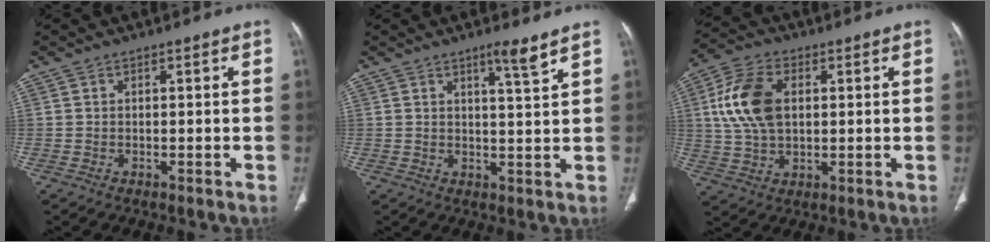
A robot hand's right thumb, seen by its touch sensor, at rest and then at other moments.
{"total": 4.0, "force": [2.8, -0.1, 2.9], "torque": [-0.042, -0.025, 0.048]}
{"total": 12.3, "force": [2.3, 7.6, 9.3], "torque": [-0.184, 0.008, 0.042]}